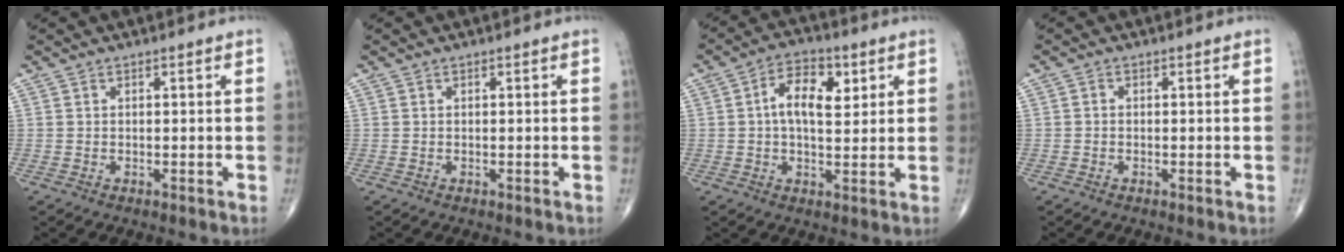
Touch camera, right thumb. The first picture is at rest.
{"total": 0.0}
{"total": 9.2, "force": [2.2, 5.0, 7.4], "torque": [-0.101, 0.005, 0.030]}
{"total": 0.6, "force": [-0.2, 0.4, 0.3], "torque": [-0.003, 0.001, -0.008]}